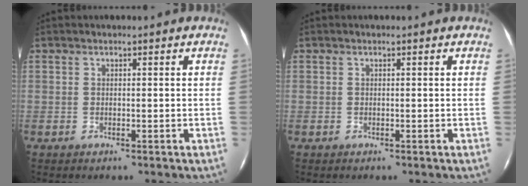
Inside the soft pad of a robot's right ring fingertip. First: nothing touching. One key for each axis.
{"total": 0.0}